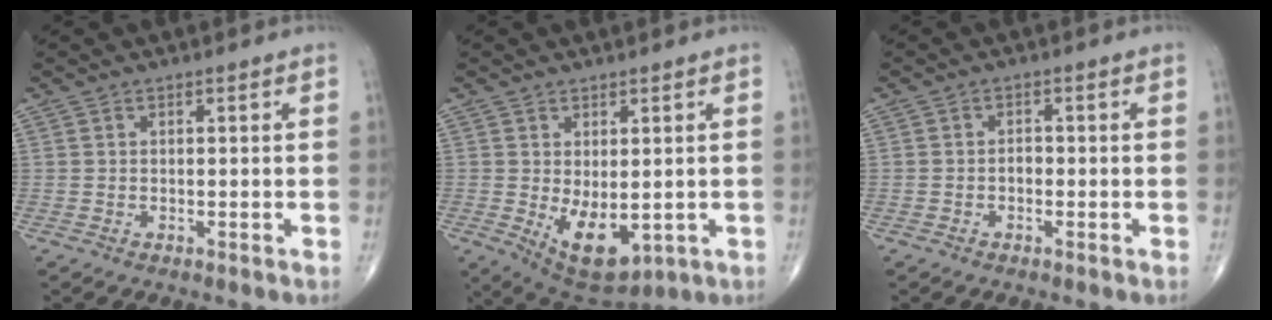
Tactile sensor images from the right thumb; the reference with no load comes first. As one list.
[{"total": 9.3, "force": [-1.2, 4.9, 7.8], "torque": [-0.108, -0.013, 0.003]}, {"total": 1.3, "force": [-0.5, 0.9, 0.8], "torque": [-0.007, 0.004, -0.012]}]